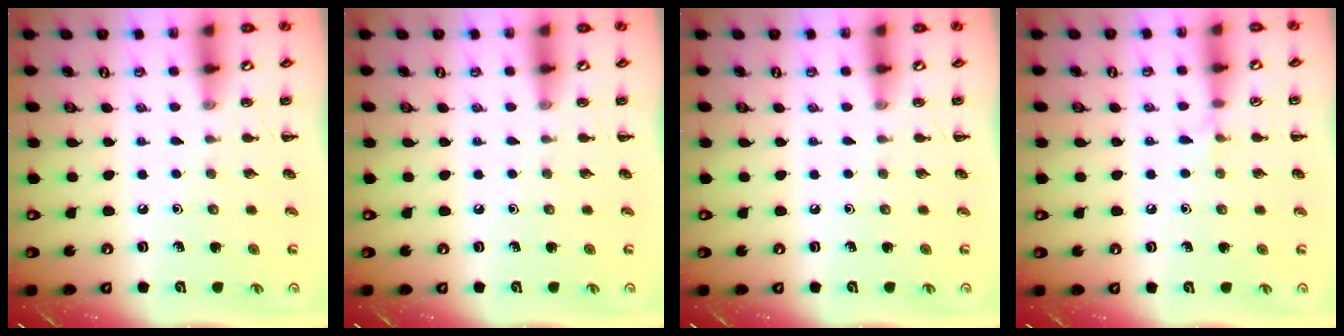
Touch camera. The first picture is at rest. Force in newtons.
{"total": 0.0}
{"total": 0.0}
{"total": 4.5, "press": 4.2, "slide": 1.5}